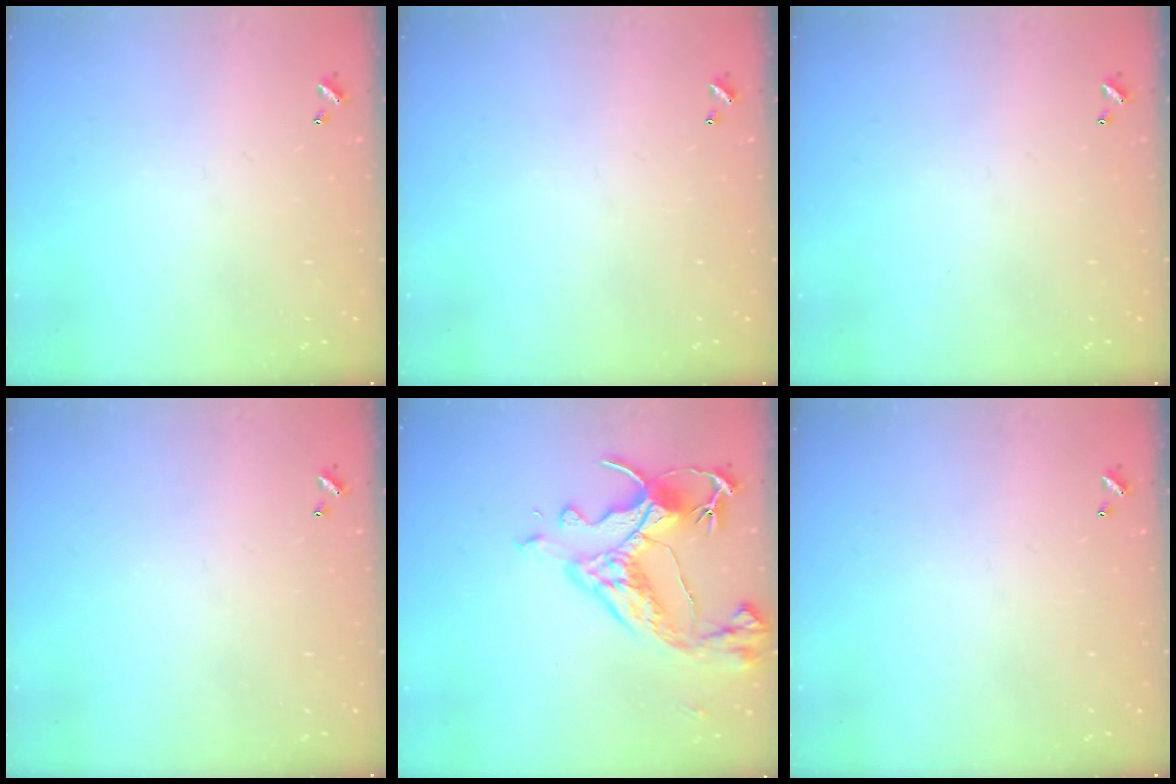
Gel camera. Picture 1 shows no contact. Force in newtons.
{"total": 0.0}
{"total": 0.0}
{"total": 0.0}
{"total": 10.7, "press": 10.5, "slide": 1.8}
{"total": 0.0}